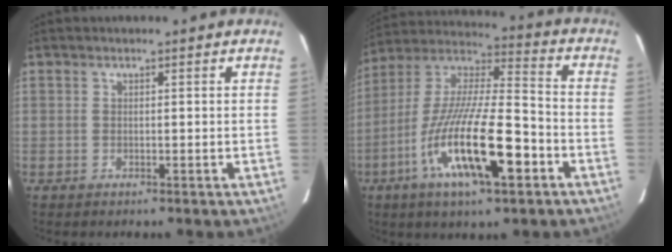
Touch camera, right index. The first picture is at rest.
{"total": 20.7, "force": [-8.7, 5.1, 18.0], "torque": [-0.337, -0.026, -0.160]}